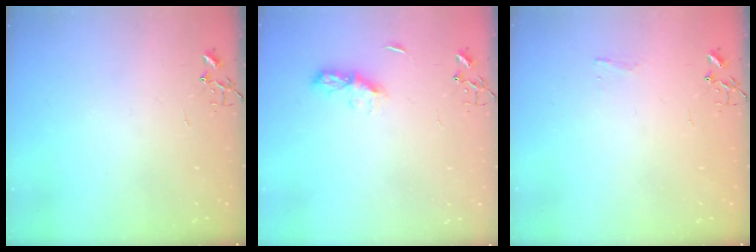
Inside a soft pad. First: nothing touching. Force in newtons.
{"total": 6.4, "press": 6.3, "slide": 0.7}
{"total": 3.7, "press": 3.6, "slide": 0.6}